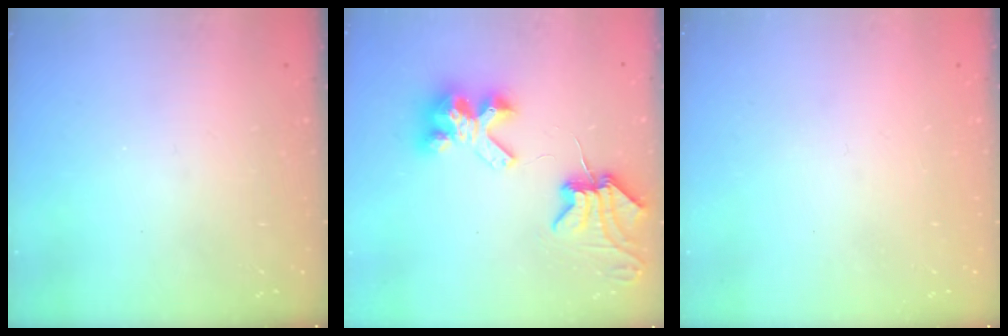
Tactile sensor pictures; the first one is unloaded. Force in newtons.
{"total": 7.9, "press": 7.8, "slide": 1.0}
{"total": 0.7, "press": 0.6, "slide": 0.3}